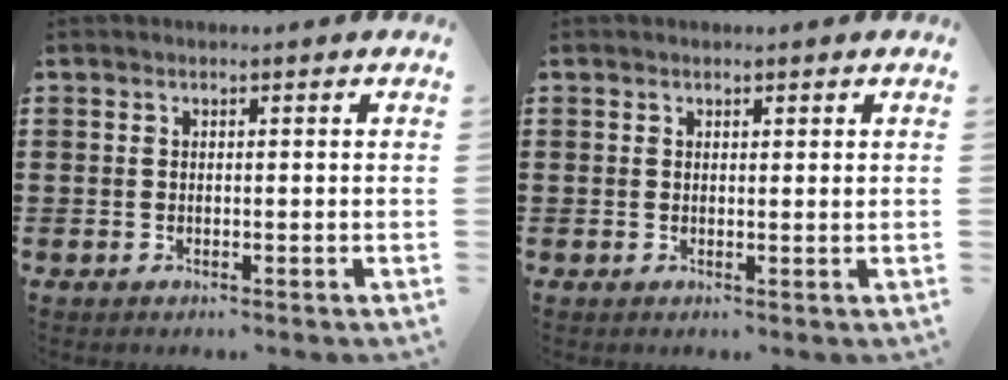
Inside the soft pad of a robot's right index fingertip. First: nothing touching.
{"total": 0.7, "force": [0.4, 0.4, 0.5], "torque": [-0.010, 0.004, 0.007]}